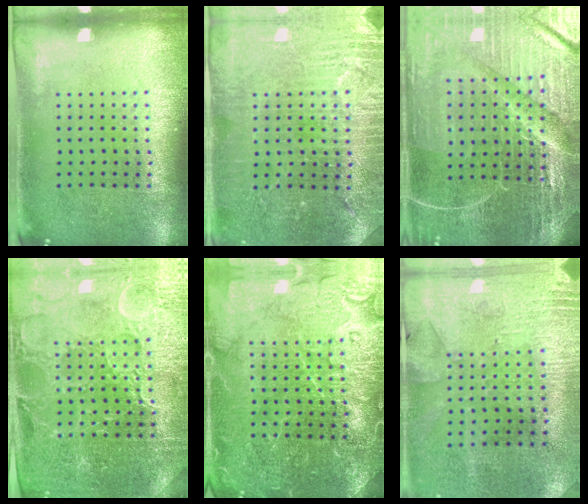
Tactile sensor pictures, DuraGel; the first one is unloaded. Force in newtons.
{"total": 3.5, "press": 3.4, "slide": 0.7}
{"total": 5.3, "press": 4.9, "slide": 1.9}
{"total": 4.3, "press": 4.1, "slide": 1.3}
{"total": 4.7, "press": 4.7, "slide": 0.7}
{"total": 2.7, "press": 2.4, "slide": 1.3}